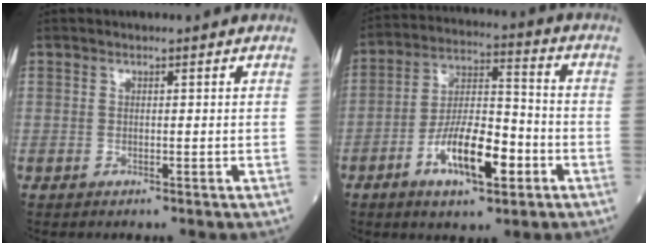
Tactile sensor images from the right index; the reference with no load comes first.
{"total": 12.0, "force": [-5.0, 3.8, 10.3], "torque": [-0.190, 0.007, -0.086]}